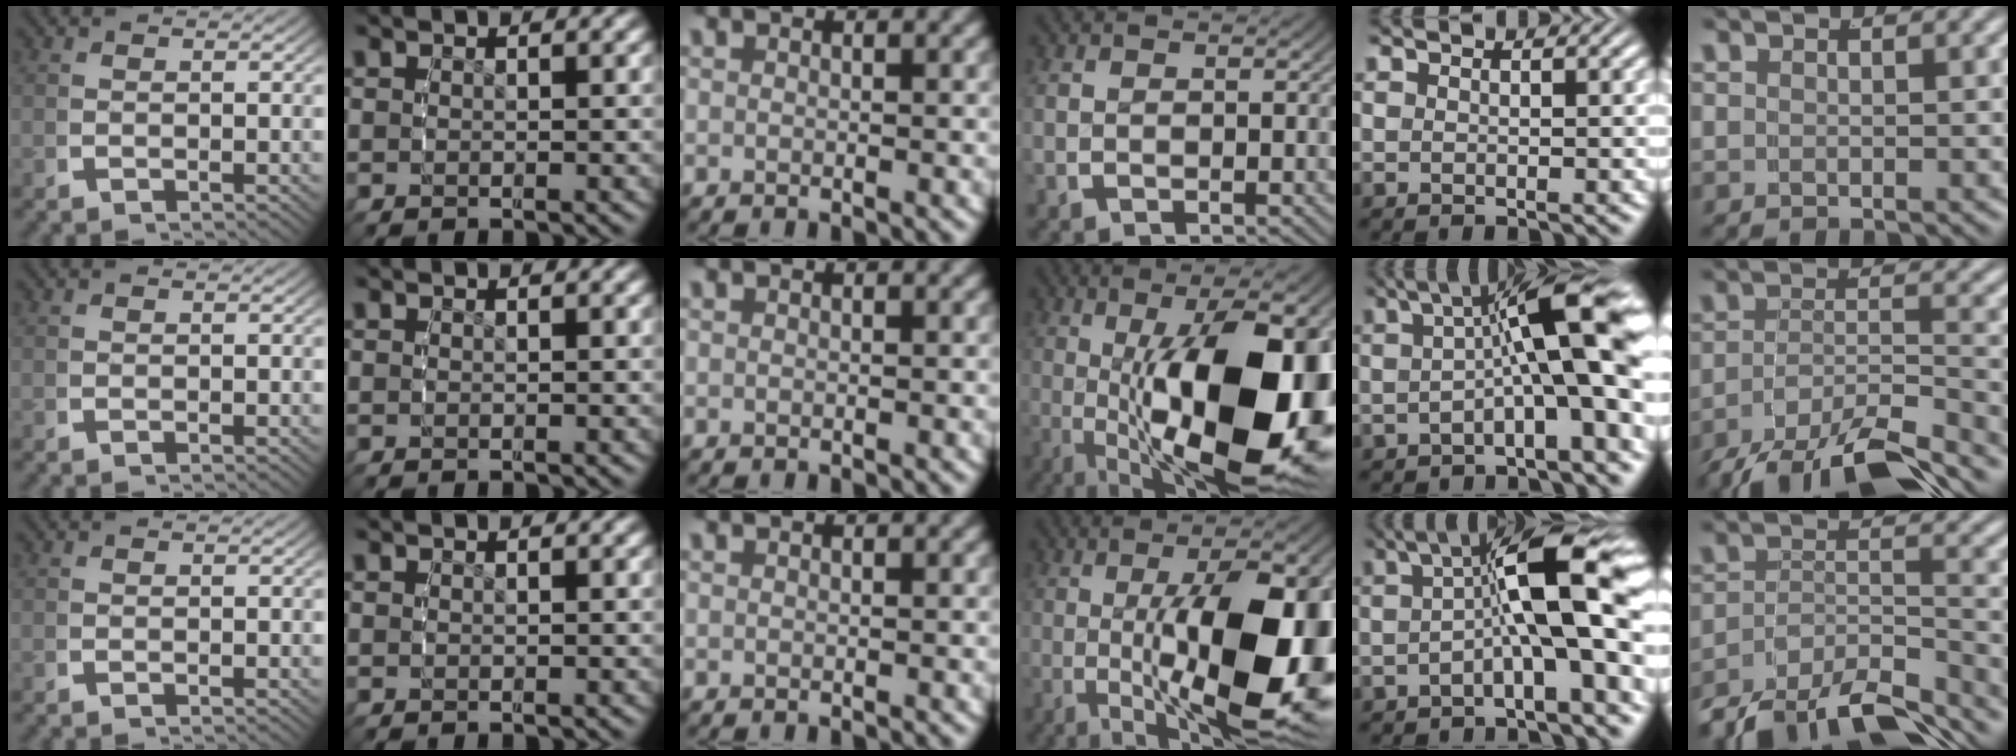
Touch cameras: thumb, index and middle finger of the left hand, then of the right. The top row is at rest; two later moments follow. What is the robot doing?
{"motion": "grasp_and_lifting", "object": "bottle cap"}